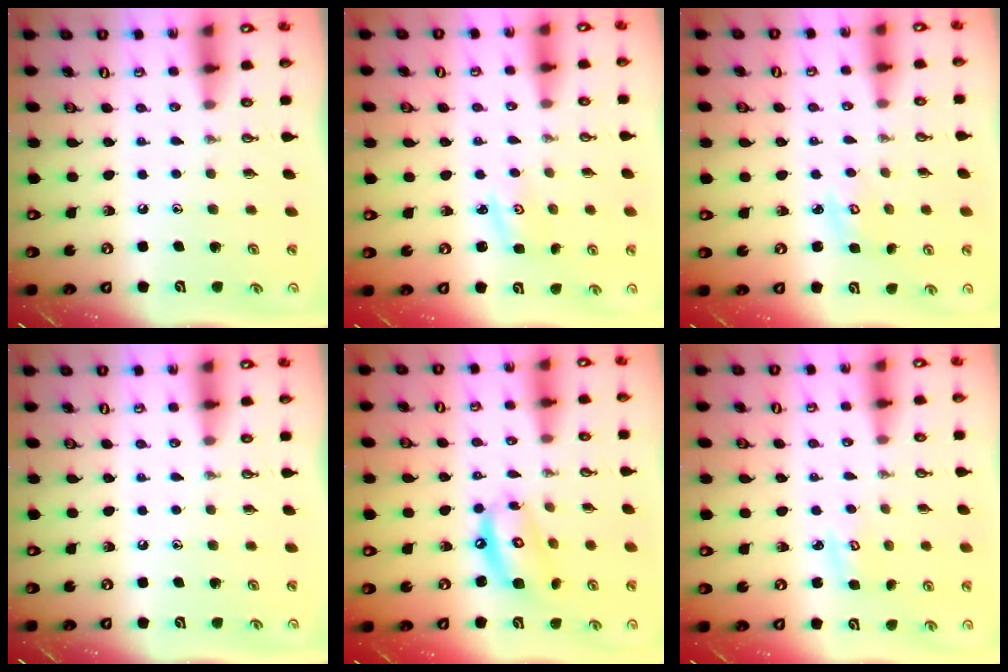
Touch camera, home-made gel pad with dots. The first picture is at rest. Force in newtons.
{"total": 2.7, "press": 2.7, "slide": 0.4}
{"total": 2.5, "press": 2.5, "slide": 0.3}
{"total": 0.0}
{"total": 11.2, "press": 11.2, "slide": 1.0}
{"total": 3.1, "press": 3.0, "slide": 0.3}